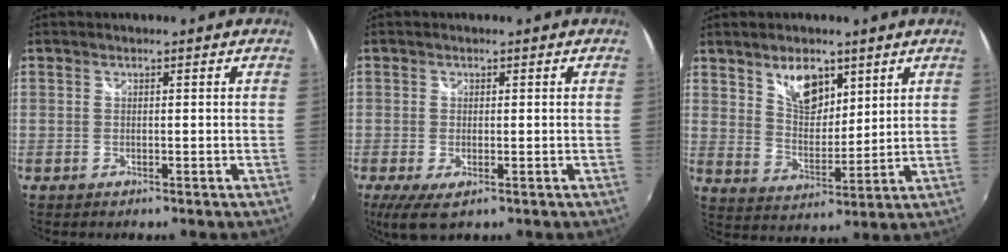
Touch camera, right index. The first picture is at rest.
{"total": 4.5, "force": [-1.4, 1.9, 3.9], "torque": [-0.076, -0.016, -0.020]}
{"total": 8.5, "force": [5.3, 4.6, 4.9], "torque": [-0.074, 0.004, 0.101]}